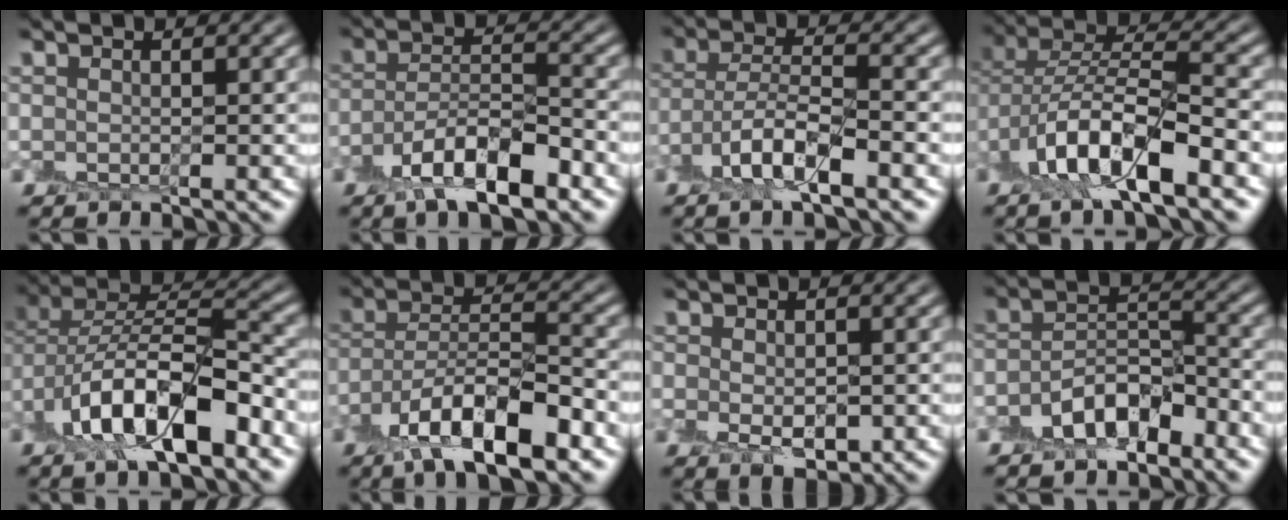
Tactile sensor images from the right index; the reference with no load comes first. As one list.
[{"total": 6.7, "force": [-4.2, 2.3, 4.6], "torque": [-0.077, -0.003, -0.084]}, {"total": 5.3, "force": [-3.5, 1.5, 3.7], "torque": [-0.070, 0.005, -0.074]}, {"total": 8.9, "force": [-4.6, 3.5, 6.7], "torque": [-0.125, 0.002, -0.094]}, {"total": 10.2, "force": [-4.8, 5.0, 7.5], "torque": [-0.126, 0.004, -0.091]}, {"total": 9.6, "force": [-6.0, 3.2, 6.8], "torque": [-0.111, 0.004, -0.115]}, {"total": 2.6, "force": [-0.8, 1.5, 2.0], "torque": [-0.033, -0.007, -0.013]}, {"total": 4.9, "force": [-3.4, 2.2, 2.8], "torque": [-0.045, 0.009, -0.067]}]